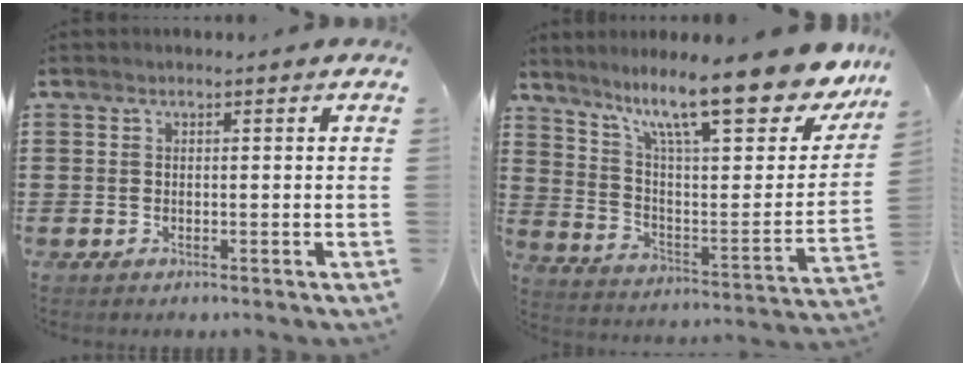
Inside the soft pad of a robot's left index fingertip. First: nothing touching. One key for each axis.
{"total": 15.4, "fx": 11.1, "fy": 3.0, "fz": 10.2, "tx": -0.191, "ty": -0.070, "tz": 0.180}